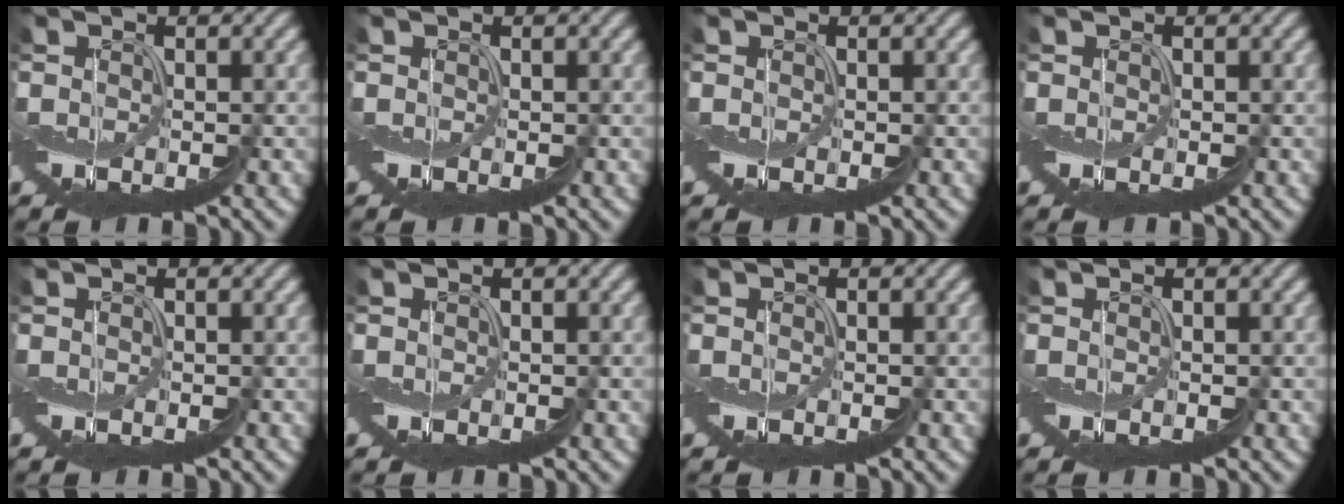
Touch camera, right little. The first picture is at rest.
{"total": 0.0}
{"total": 0.0}
{"total": 0.0}
{"total": 0.0}
{"total": 0.0}
{"total": 0.0}
{"total": 0.0}